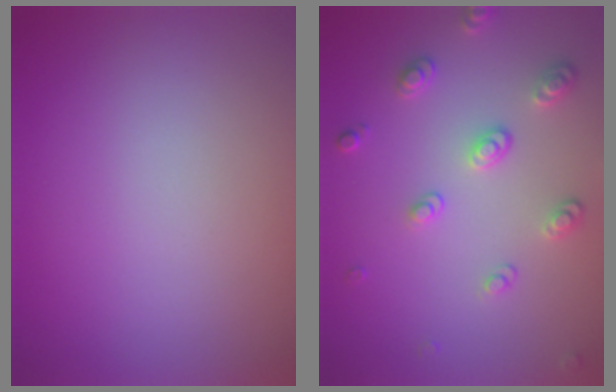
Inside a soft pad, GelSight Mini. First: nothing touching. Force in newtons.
{"total": 2.7, "press": 2.6, "slide": 0.4}